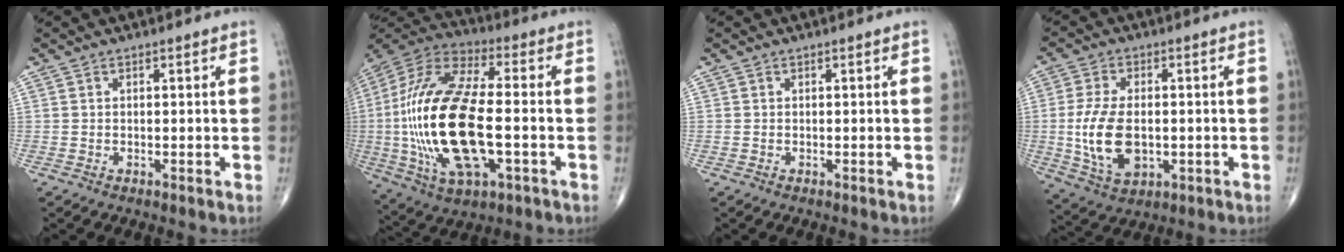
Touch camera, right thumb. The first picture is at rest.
{"total": 27.0, "force": [-3.3, 11.3, 24.3], "torque": [-0.533, 0.011, -0.051]}
{"total": 0.0}
{"total": 11.7, "force": [-1.0, 6.8, 9.5], "torque": [-0.181, -0.006, -0.009]}